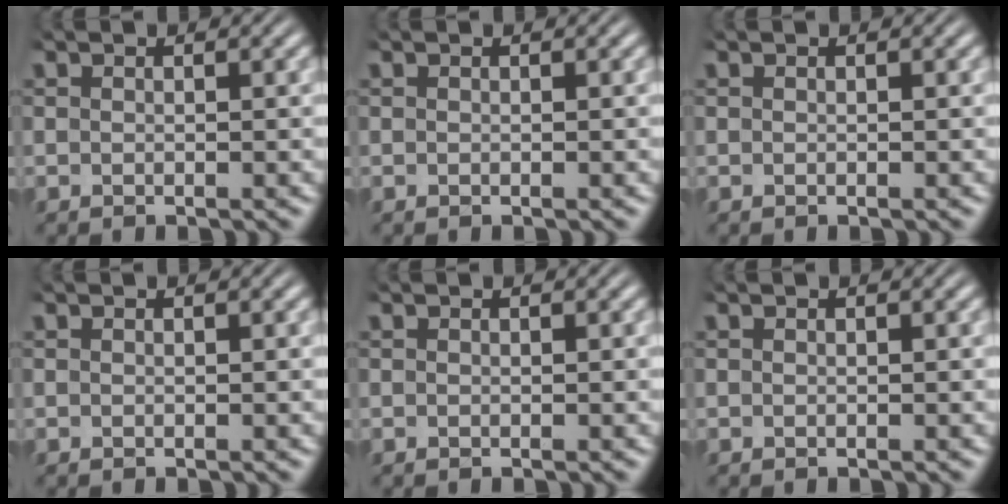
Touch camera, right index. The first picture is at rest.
{"total": 0.0}
{"total": 0.0}
{"total": 0.0}
{"total": 0.0}
{"total": 0.0}